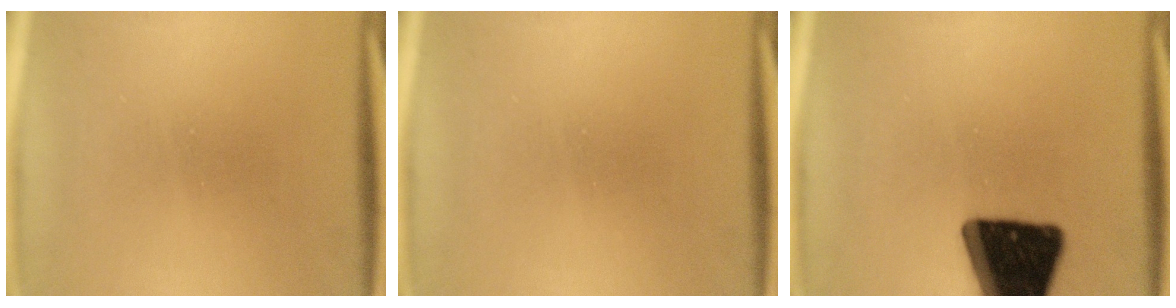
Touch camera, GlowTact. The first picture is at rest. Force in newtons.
{"total": 0.0}
{"total": 20.1}